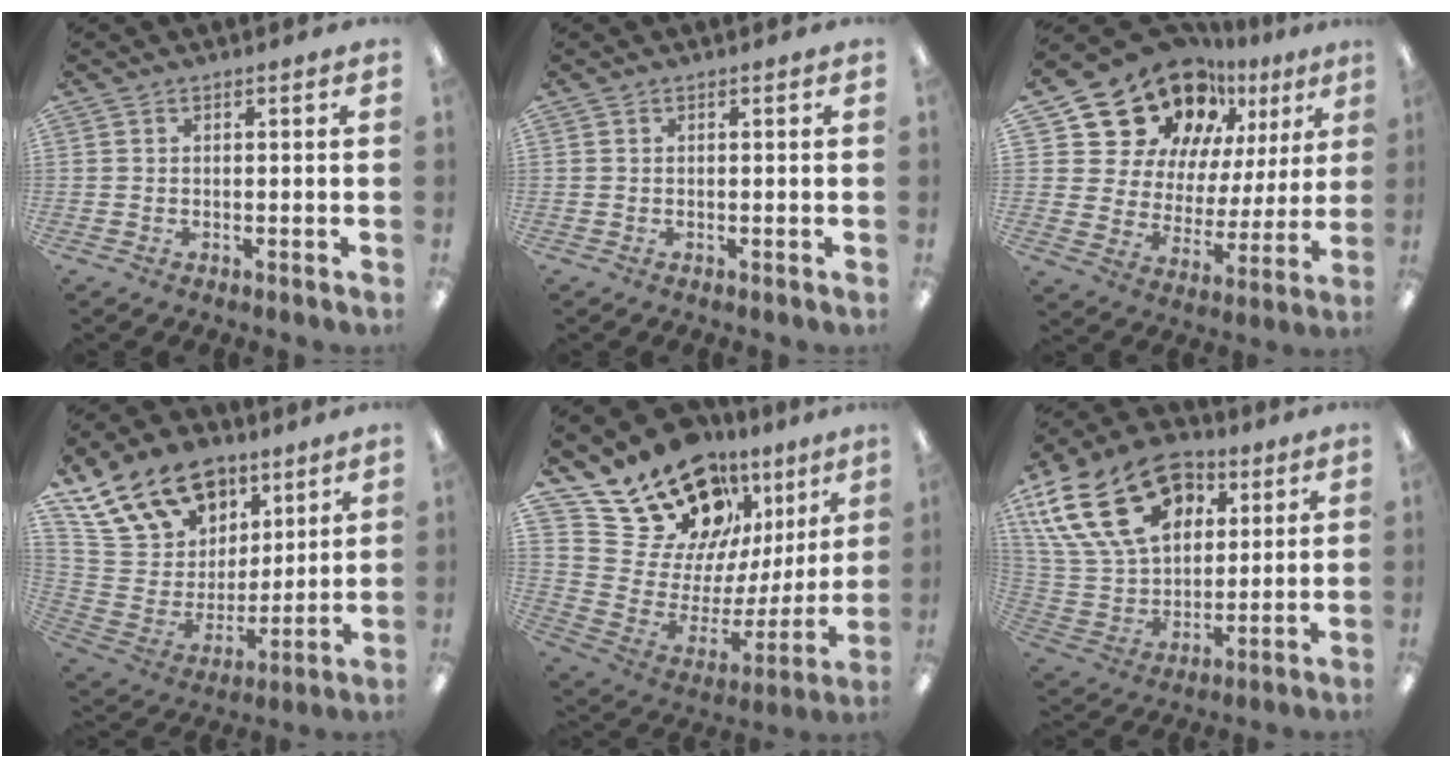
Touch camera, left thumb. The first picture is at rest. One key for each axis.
{"total": 0.0}
{"total": 19.9, "fx": 14.5, "fy": 11.9, "fz": 6.7, "tx": -0.130, "ty": -0.100, "tz": 0.272}
{"total": 19.5, "fx": 12.9, "fy": 12.4, "fz": 7.8, "tx": -0.160, "ty": -0.059, "tz": 0.244}
{"total": 20.3, "fx": 15.9, "fy": 10.8, "fz": 6.6, "tx": -0.120, "ty": -0.124, "tz": 0.301}
{"total": 25.5, "fx": 11.6, "fy": 17.0, "fz": 15.0, "tx": -0.292, "ty": -0.046, "tz": 0.206}